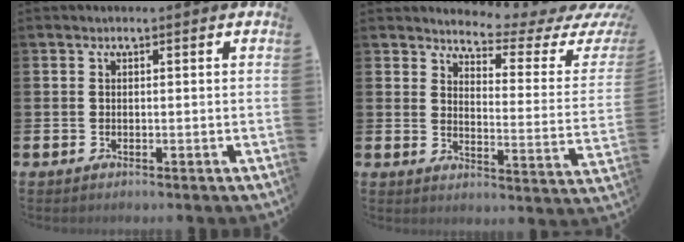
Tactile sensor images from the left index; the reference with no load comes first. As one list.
[{"total": 4.4, "force": [4.1, 0.5, 1.5], "torque": [-0.037, -0.042, 0.061]}]